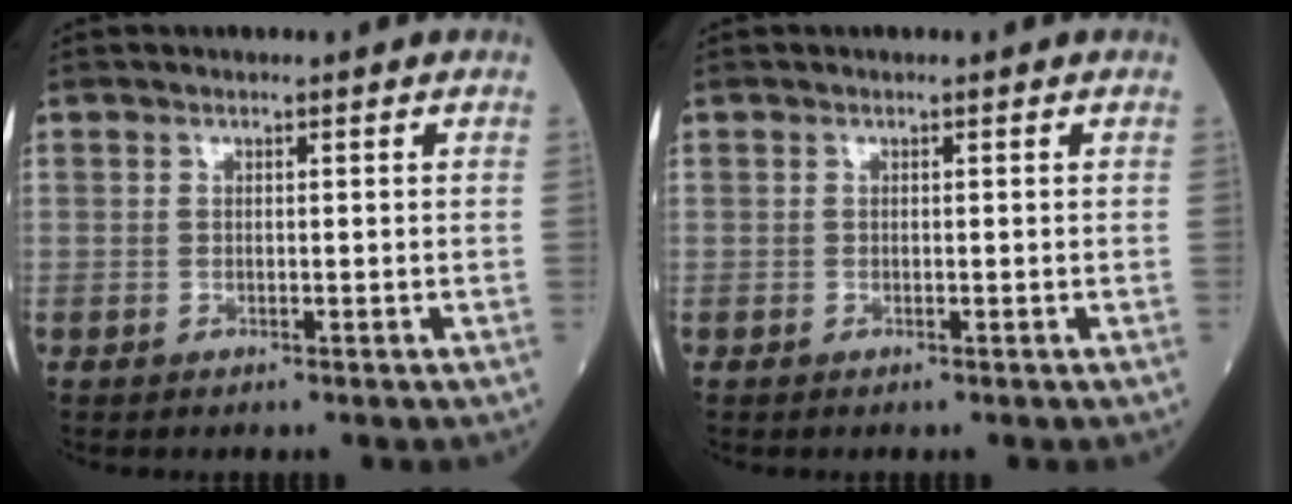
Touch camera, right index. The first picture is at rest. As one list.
[{"total": 0.0}]